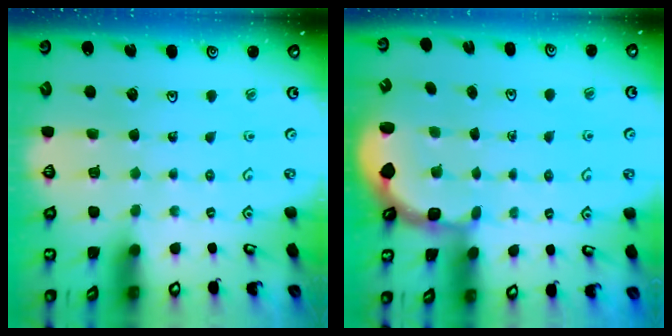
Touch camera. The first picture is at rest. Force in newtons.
{"total": 2.5, "press": 2.2, "slide": 1.2}